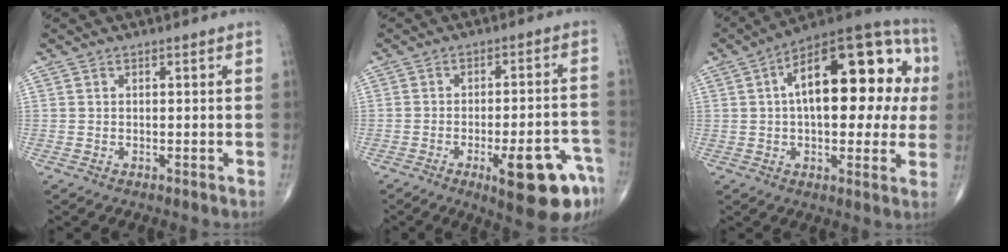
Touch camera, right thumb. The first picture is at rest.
{"total": 14.9, "force": [-7.2, 4.2, 12.3], "torque": [-0.122, 0.035, -0.085]}
{"total": 24.6, "force": [4.4, 11.5, 21.3], "torque": [-0.286, 0.037, 0.053]}